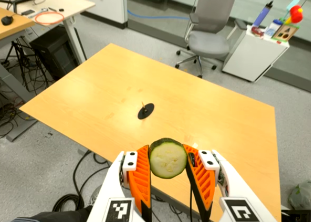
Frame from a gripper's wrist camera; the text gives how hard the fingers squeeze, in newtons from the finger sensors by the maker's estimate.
{"total": 12.3, "left": 13.2, "right": 11.3}